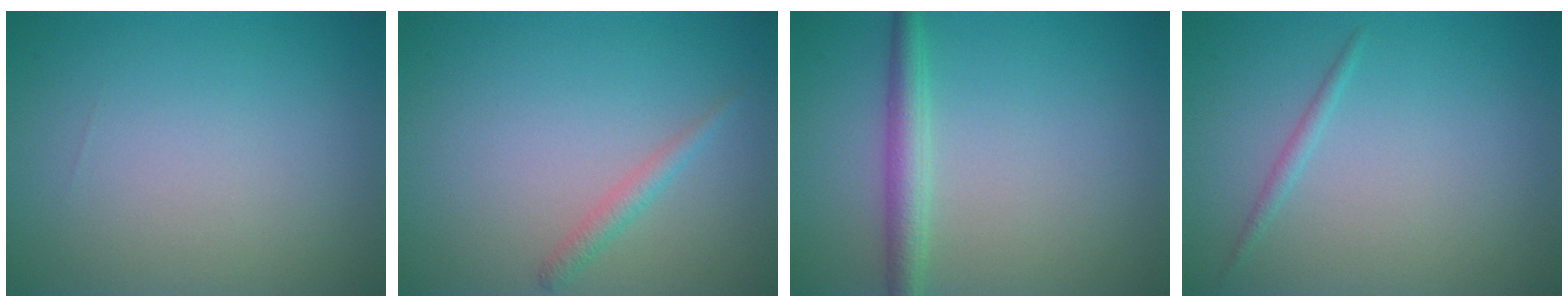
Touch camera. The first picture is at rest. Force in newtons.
{"total": 1.4, "press": 1.4, "slide": 0.1}
{"total": 2.7, "press": 2.7, "slide": 0.0}
{"total": 0.9, "press": 0.9, "slide": 0.1}